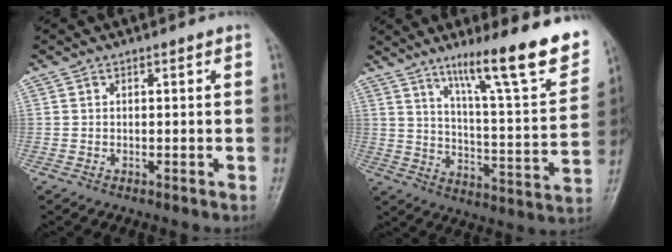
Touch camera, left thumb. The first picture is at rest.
{"total": 20.6, "force": [13.2, 3.2, 15.5], "torque": [-0.197, -0.061, 0.206]}